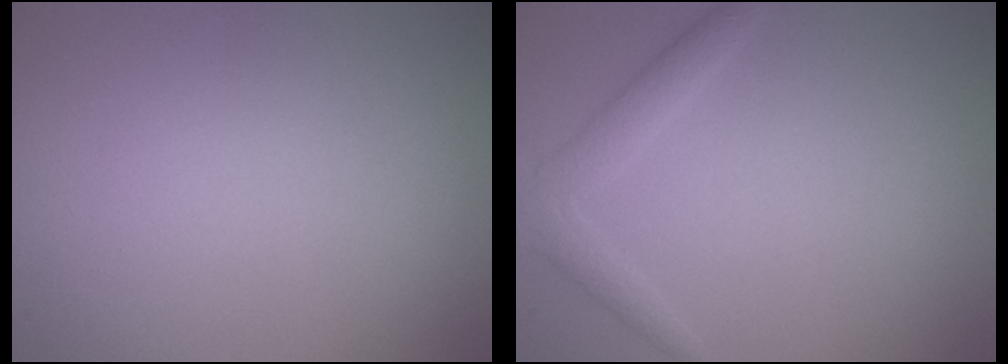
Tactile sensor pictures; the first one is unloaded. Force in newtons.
{"total": 2.2, "press": 2.2, "slide": 0.1}